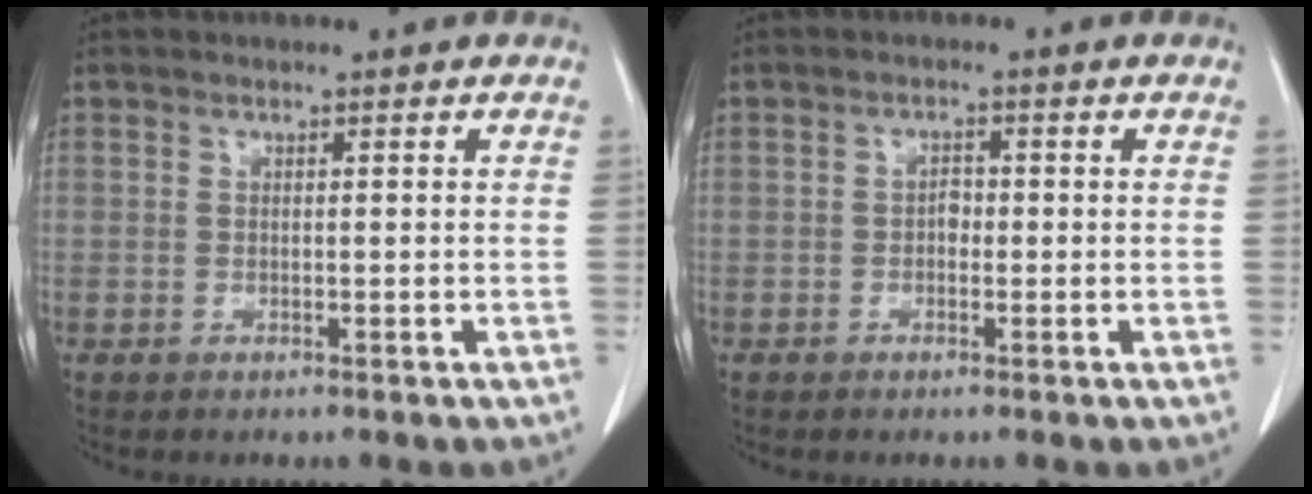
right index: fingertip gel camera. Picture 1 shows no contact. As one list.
[{"total": 1.5, "force": [-0.3, 1.0, 1.0], "torque": [-0.014, 0.005, -0.006]}]